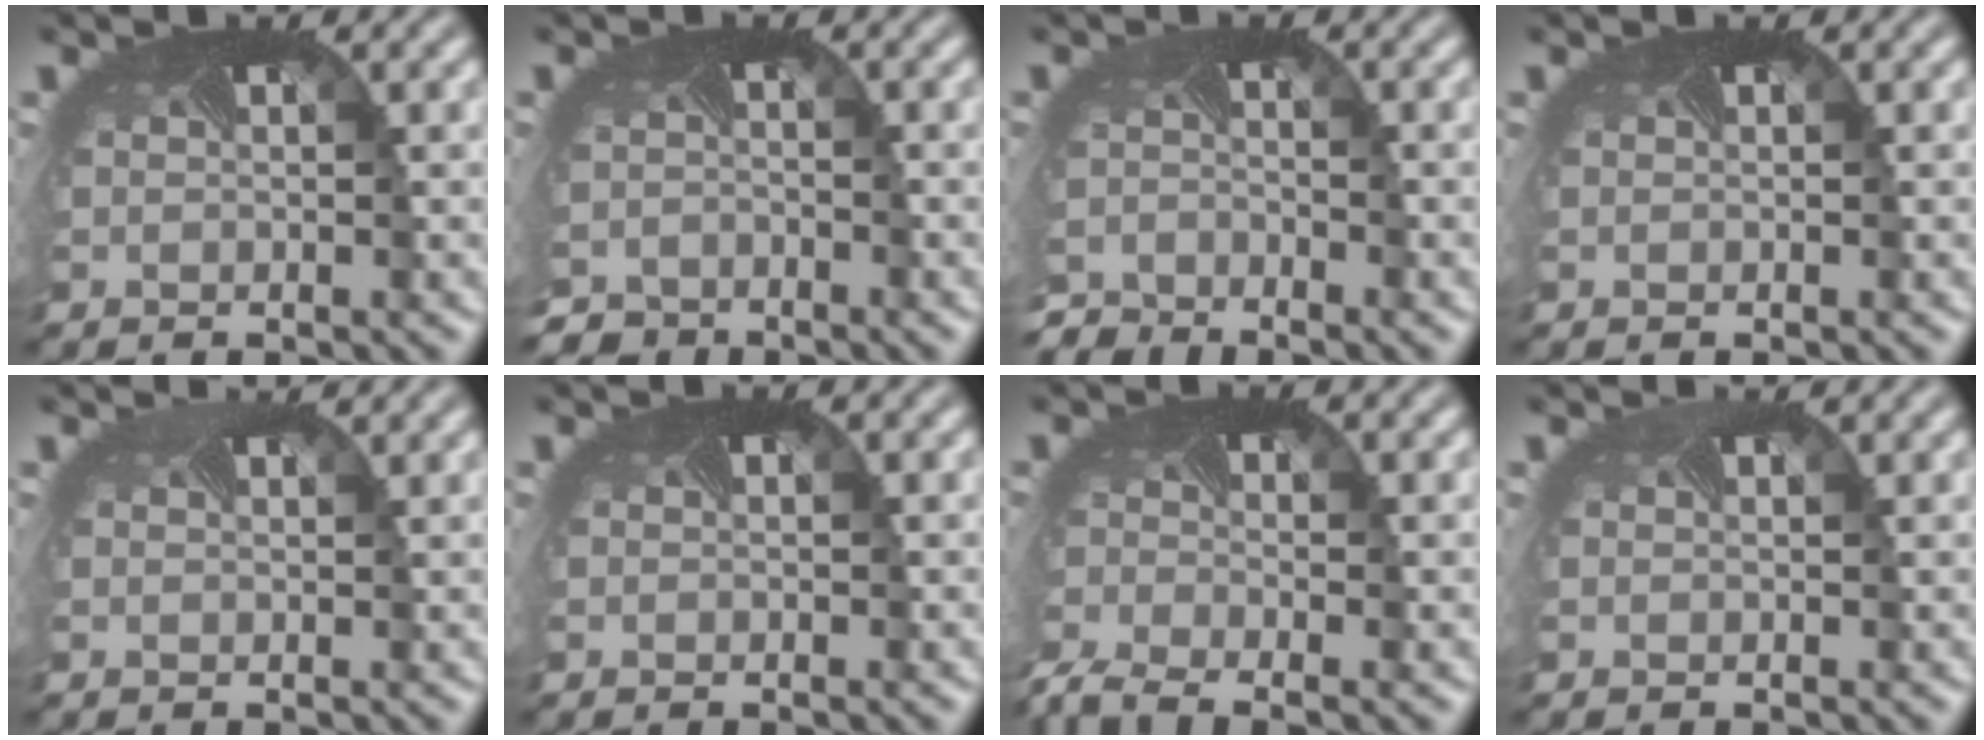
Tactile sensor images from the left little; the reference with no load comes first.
{"total": 3.5, "force": [-3.3, 1.1, 0.0], "torque": [-0.004, -0.022, -0.060]}
{"total": 3.8, "force": [-3.7, 0.3, -0.3], "torque": [-0.008, -0.022, -0.077]}
{"total": 0.0}
{"total": 0.9, "force": [0.9, -0.1, 0.2], "torque": [-0.001, -0.002, 0.009]}
{"total": 0.0}
{"total": 4.8, "force": [-4.1, 1.2, 2.3], "torque": [-0.066, -0.027, -0.085]}
{"total": 0.6, "force": [0.6, -0.1, 0.0], "torque": [0.001, -0.003, 0.007]}